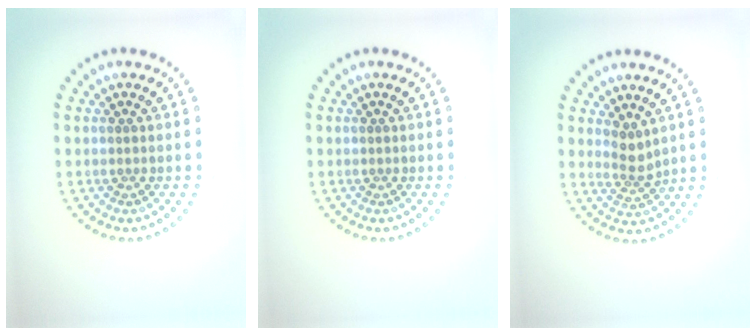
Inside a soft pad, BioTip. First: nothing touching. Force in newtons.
{"total": 0.0}
{"total": 2.1, "press": 1.6, "slide": 1.4}